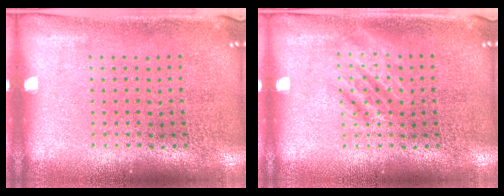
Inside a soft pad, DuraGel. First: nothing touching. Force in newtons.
{"total": 1.9, "press": 1.9, "slide": 0.3}